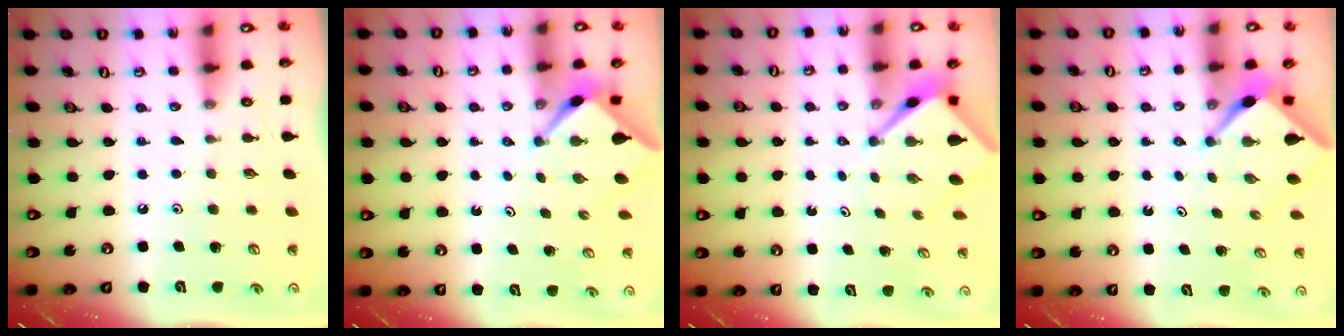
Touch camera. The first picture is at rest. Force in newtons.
{"total": 2.5, "press": 2.5, "slide": 0.3}
{"total": 4.3, "press": 4.3, "slide": 0.5}
{"total": 2.8, "press": 2.8, "slide": 0.3}